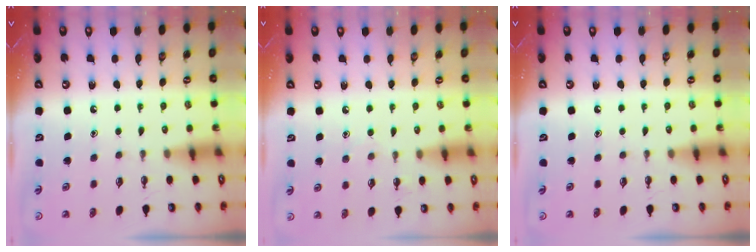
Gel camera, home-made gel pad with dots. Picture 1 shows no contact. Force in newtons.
{"total": 4.4, "press": 4.4, "slide": 0.5}
{"total": 0.0}